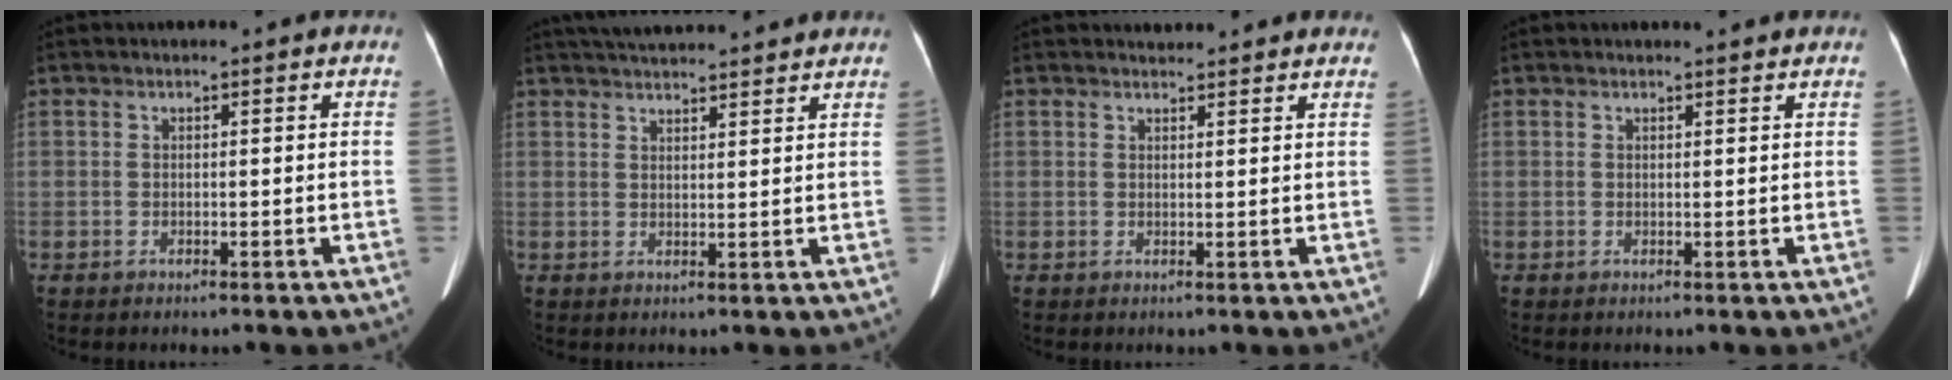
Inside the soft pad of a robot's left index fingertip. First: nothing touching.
{"total": 12.2, "force": [11.2, 1.5, 4.6], "torque": [-0.074, 0.038, 0.156]}
{"total": 4.9, "force": [4.7, 1.2, 0.8], "torque": [-0.006, 0.018, 0.046]}
{"total": 1.9, "force": [1.9, 0.2, 0.4], "torque": [-0.011, 0.003, 0.021]}